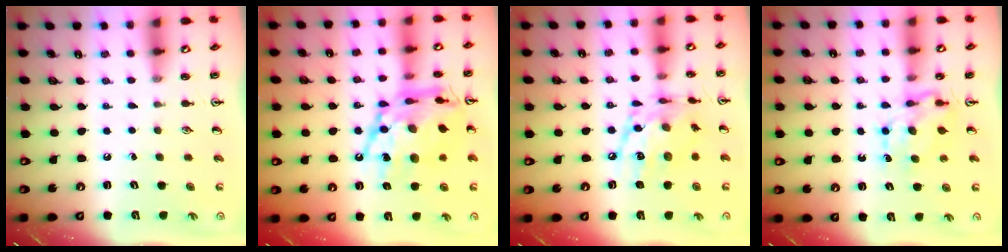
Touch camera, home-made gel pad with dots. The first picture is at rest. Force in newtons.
{"total": 20.4, "press": 20.3, "slide": 2.0}
{"total": 14.6, "press": 14.6, "slide": 0.9}
{"total": 6.7, "press": 6.7, "slide": 0.5}